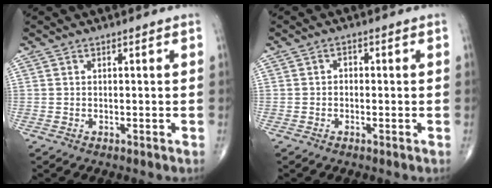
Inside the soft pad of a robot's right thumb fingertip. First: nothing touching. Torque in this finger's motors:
{"motor_torque": [-0.42, -0.23, 0.14, 0.10, 0.04]}